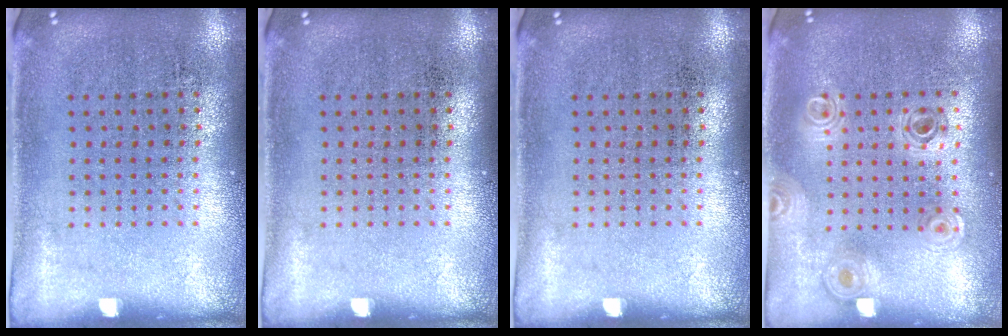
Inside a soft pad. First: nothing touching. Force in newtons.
{"total": 0.0}
{"total": 0.0}
{"total": 0.9, "press": 0.9, "slide": 0.1}